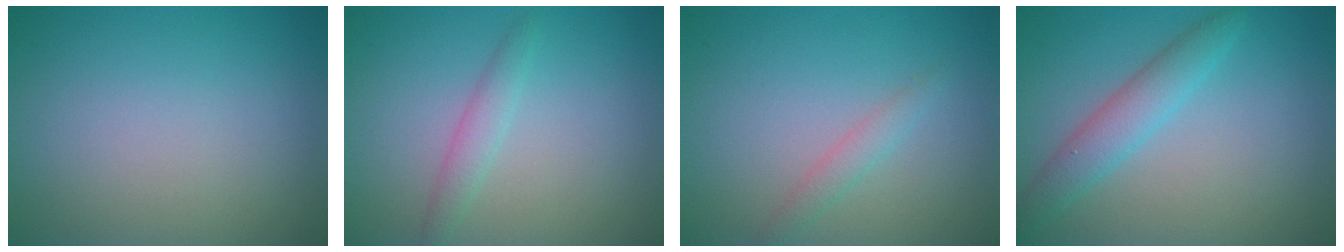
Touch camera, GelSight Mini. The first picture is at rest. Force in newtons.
{"total": 1.7, "press": 1.7, "slide": 0.1}
{"total": 1.5, "press": 1.5, "slide": 0.1}
{"total": 3.2, "press": 3.2, "slide": 0.0}